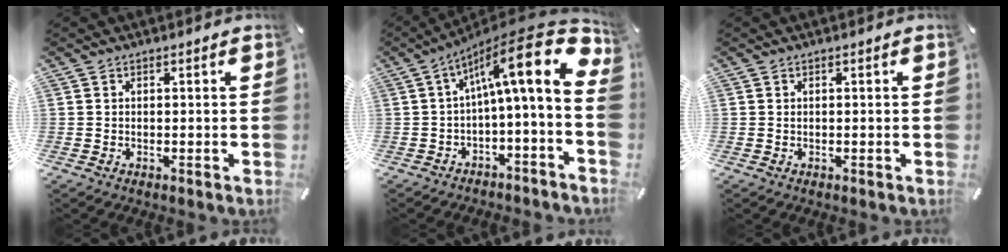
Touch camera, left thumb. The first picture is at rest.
{"total": 15.0, "force": [5.1, 3.9, 13.5], "torque": [-0.197, -0.050, 0.075]}
{"total": 0.5, "force": [-0.1, 0.2, 0.5], "torque": [-0.010, 0.000, -0.001]}